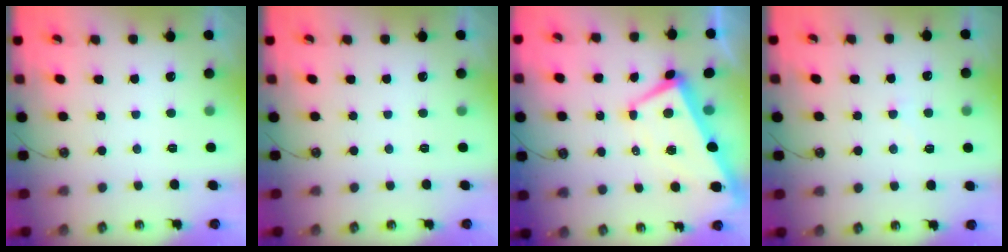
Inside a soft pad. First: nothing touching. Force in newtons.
{"total": 0.0}
{"total": 2.6, "press": 2.3, "slide": 1.1}
{"total": 2.7, "press": 2.6, "slide": 0.4}